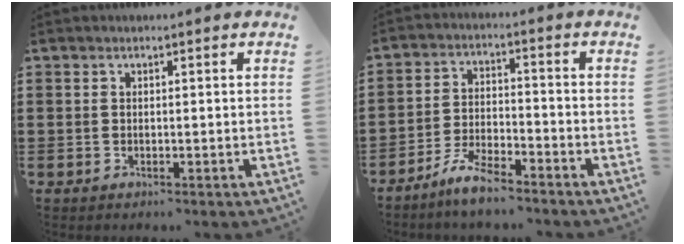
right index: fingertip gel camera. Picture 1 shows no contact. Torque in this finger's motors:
{"motor_torque": [-0.30, 0.34, 0.03, 0.00]}